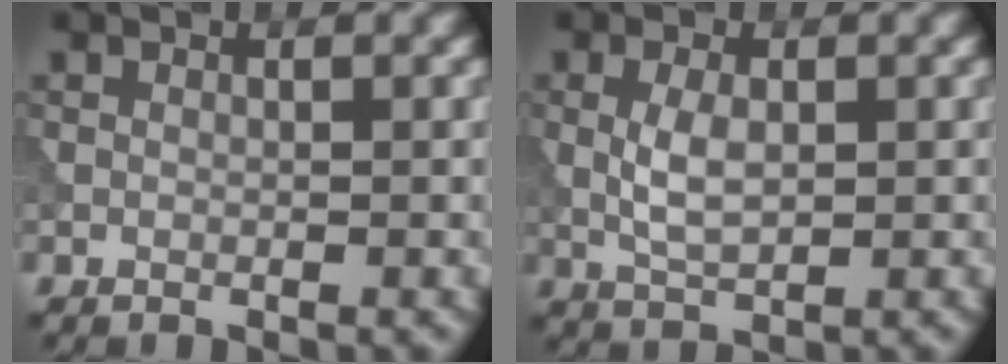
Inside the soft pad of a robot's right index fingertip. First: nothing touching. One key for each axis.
{"total": 3.1, "fx": 0.2, "fy": 1.6, "fz": 2.7, "tx": -0.062, "ty": 0.000, "tz": 0.007}